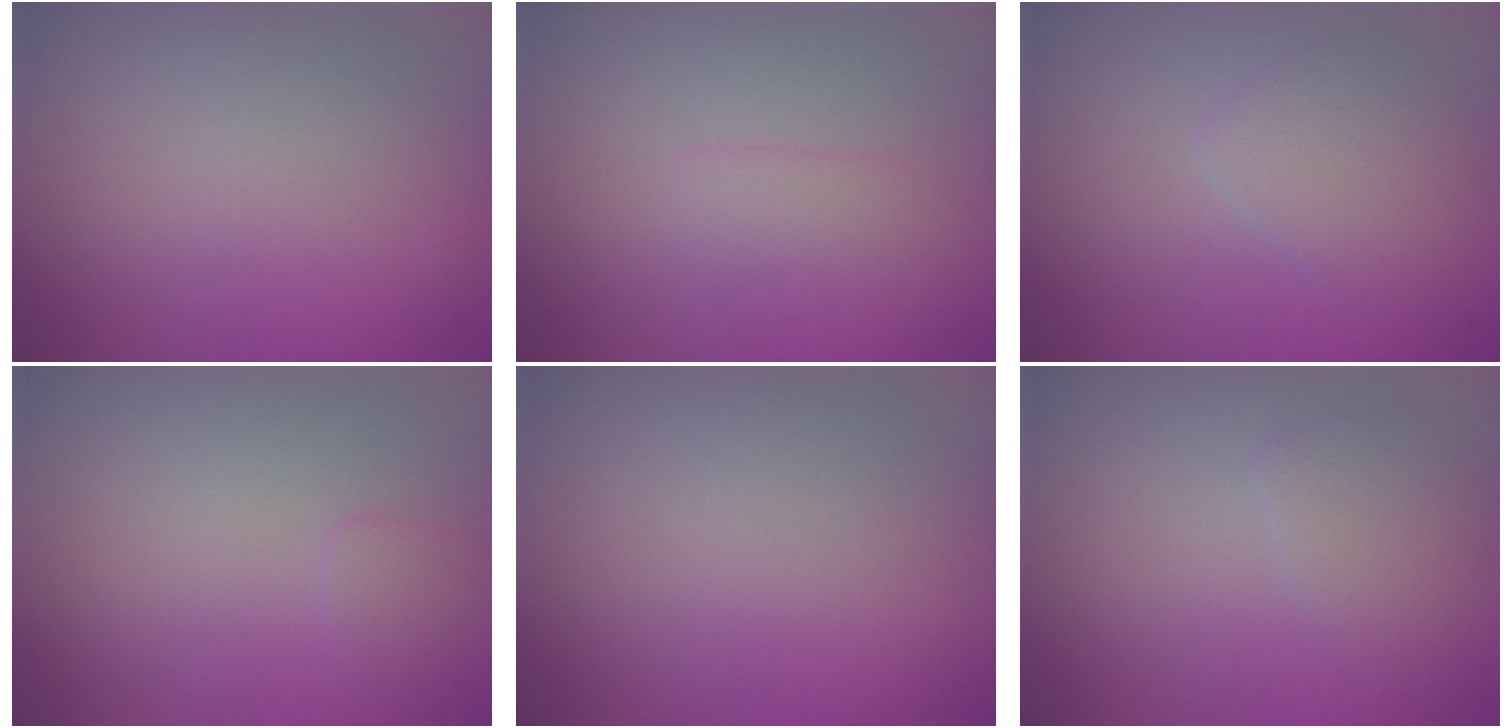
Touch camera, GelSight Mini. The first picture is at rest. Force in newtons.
{"total": 1.3, "press": 1.3, "slide": 0.1}
{"total": 2.3, "press": 2.3, "slide": 0.1}
{"total": 0.8, "press": 0.8, "slide": 0.1}
{"total": 0.0}
{"total": 1.9, "press": 1.9, "slide": 0.0}